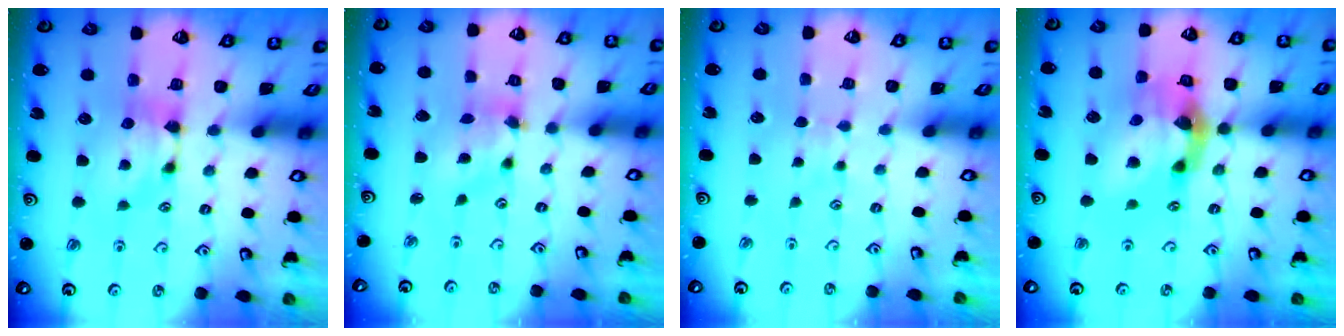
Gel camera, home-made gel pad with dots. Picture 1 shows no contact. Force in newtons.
{"total": 3.4, "press": 3.0, "slide": 1.6}
{"total": 2.6, "press": 2.6, "slide": 0.4}
{"total": 9.0, "press": 8.6, "slide": 2.8}